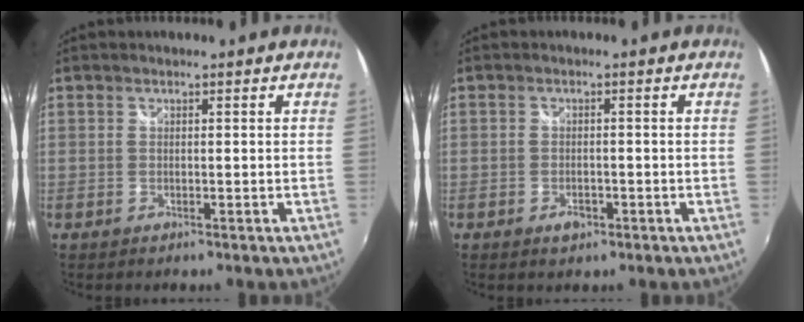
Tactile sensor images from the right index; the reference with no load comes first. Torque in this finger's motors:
{"motor_torque": [0.00, -0.04, 0.00, 0.00]}